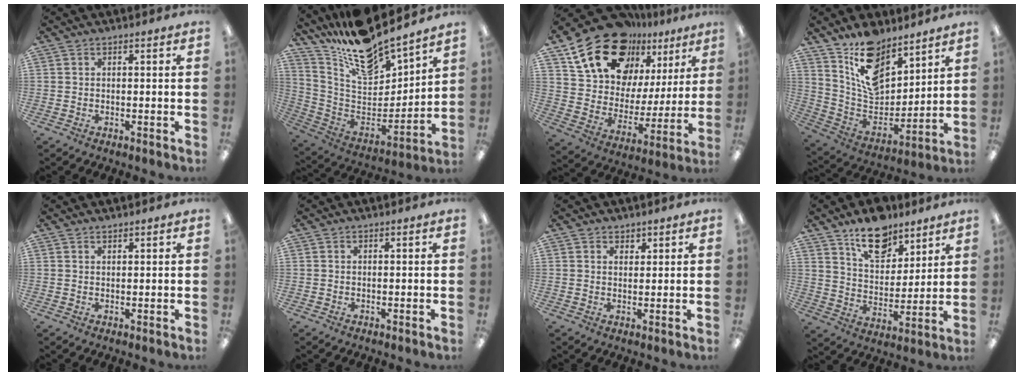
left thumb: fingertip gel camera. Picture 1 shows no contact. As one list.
[{"total": 15.4, "force": [14.3, 3.2, 4.8], "torque": [-0.104, -0.126, 0.246]}, {"total": 20.6, "force": [14.6, 11.7, 8.5], "torque": [-0.164, -0.088, 0.269]}, {"total": 14.9, "force": [10.6, 8.2, 6.4], "torque": [-0.116, -0.071, 0.202]}, {"total": 0.8, "force": [0.8, 0.1, 0.1], "torque": [-0.001, -0.001, 0.015]}, {"total": 0.0}, {"total": 1.8, "force": [1.4, 1.0, 0.1], "torque": [0.006, -0.003, 0.025]}, {"total": 13.5, "force": [10.0, 7.2, 5.6], "torque": [-0.071, -0.060, 0.181]}]